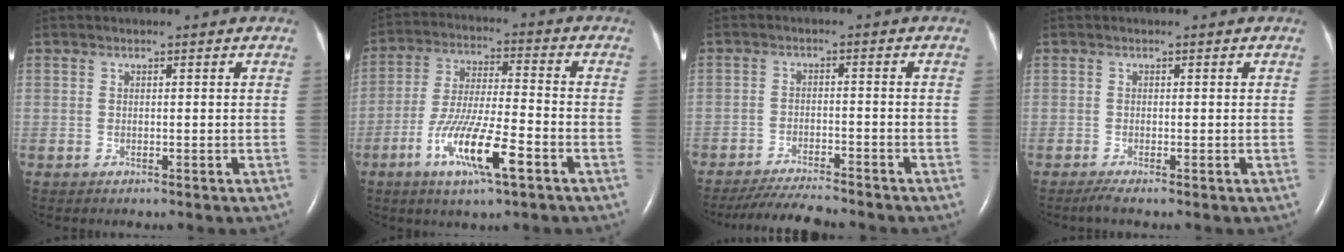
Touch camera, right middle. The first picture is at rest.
{"total": 12.0, "force": [-5.6, 1.5, 10.6], "torque": [-0.207, -0.015, -0.101]}
{"total": 7.3, "force": [-6.8, 0.4, 2.6], "torque": [-0.043, -0.019, -0.115]}
{"total": 1.1, "force": [-0.8, -0.2, 0.7], "torque": [-0.023, -0.006, -0.018]}